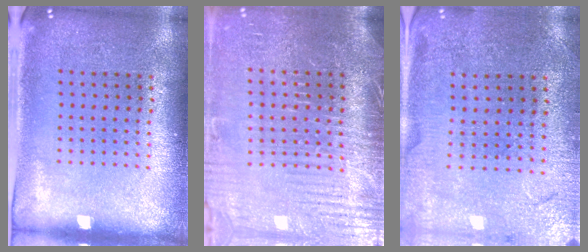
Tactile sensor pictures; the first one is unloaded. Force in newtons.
{"total": 4.2, "press": 3.9, "slide": 1.5}
{"total": 0.7, "press": 0.7, "slide": 0.1}